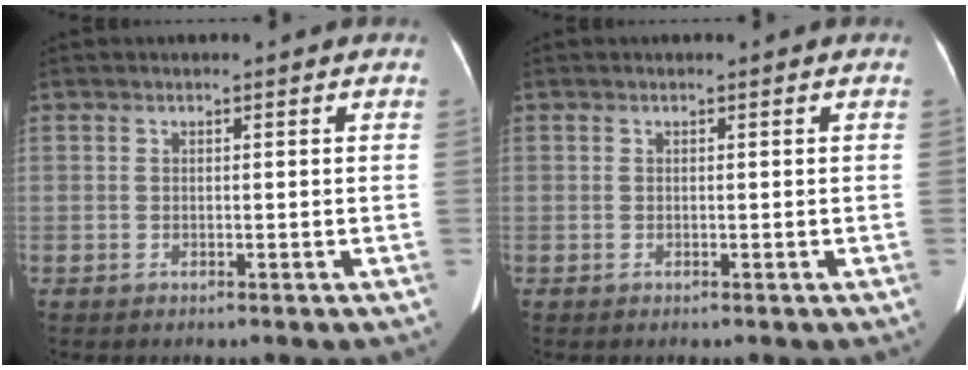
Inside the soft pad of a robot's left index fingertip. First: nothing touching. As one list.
[{"total": 0.0}]